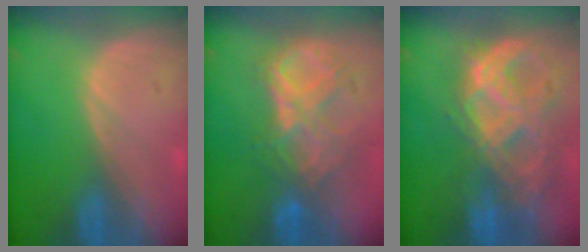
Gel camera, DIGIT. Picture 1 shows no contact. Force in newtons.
{"total": 9.0, "press": 7.8, "slide": 4.6}
{"total": 11.4, "press": 9.7, "slide": 6.1}